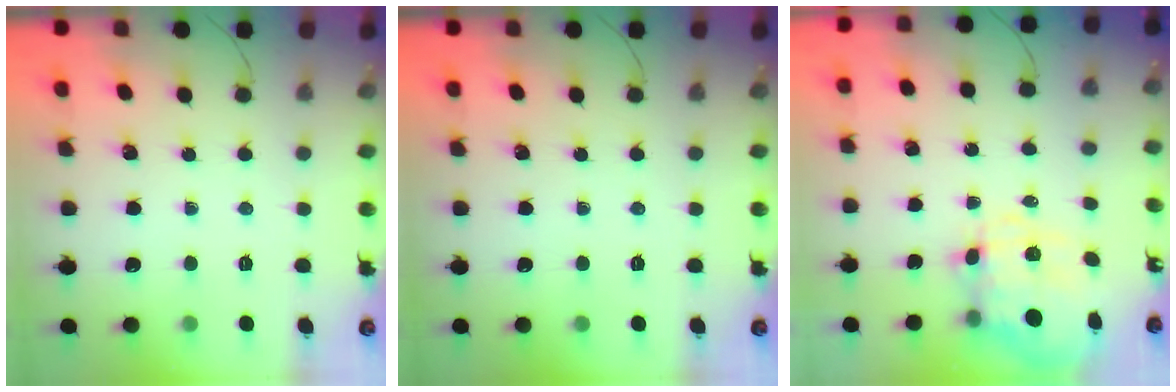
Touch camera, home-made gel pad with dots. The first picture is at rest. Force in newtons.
{"total": 0.0}
{"total": 11.2, "press": 11.0, "slide": 1.9}